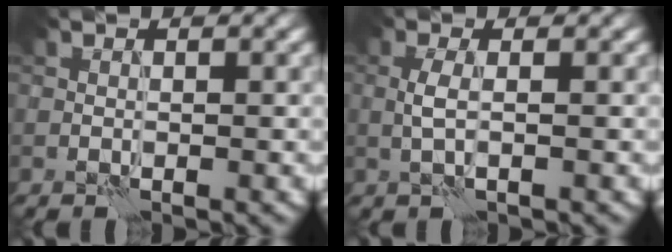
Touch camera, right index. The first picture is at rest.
{"total": 1.6, "force": [-0.1, 0.3, 1.6], "torque": [-0.035, 0.006, -0.004]}